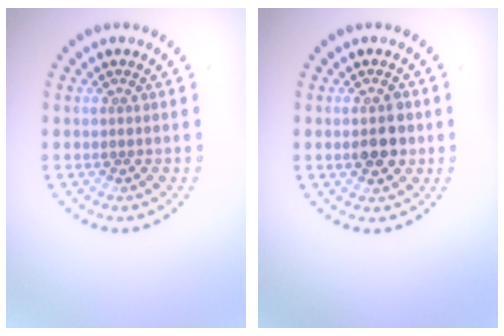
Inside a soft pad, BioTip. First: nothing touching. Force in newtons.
{"total": 2.9, "press": 2.9, "slide": 0.2}